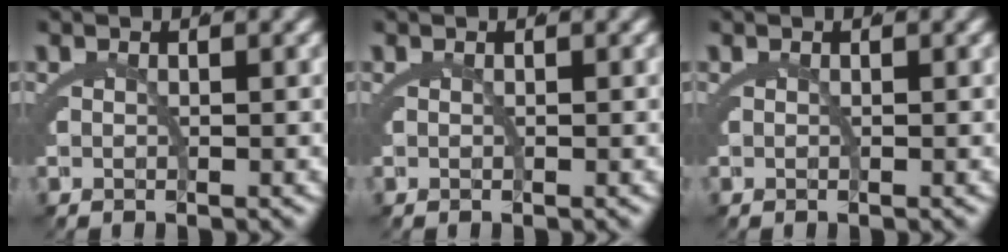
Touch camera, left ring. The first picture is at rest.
{"total": 0.0}
{"total": 0.0}